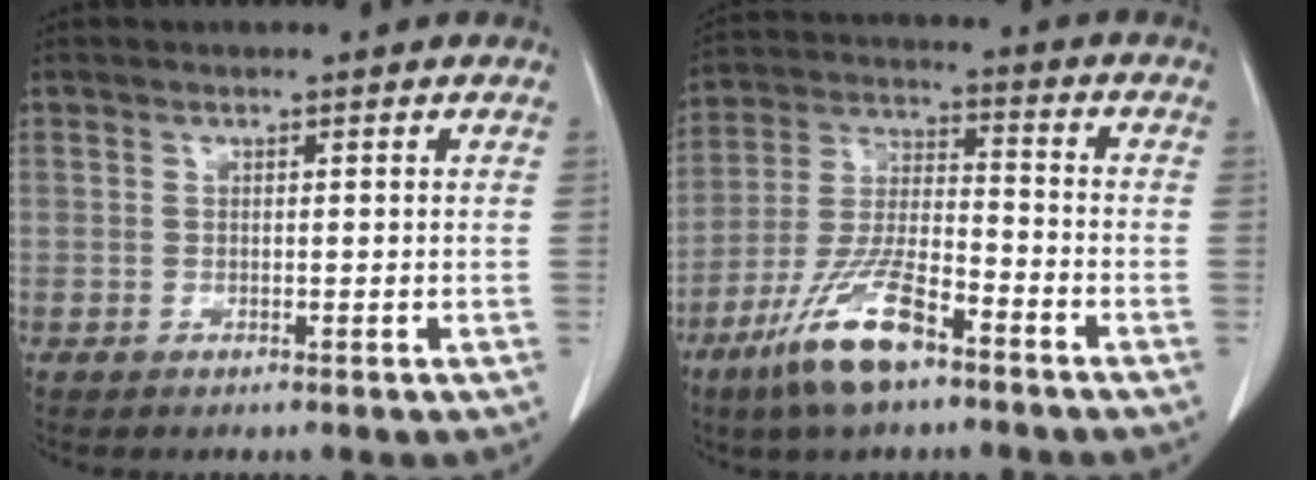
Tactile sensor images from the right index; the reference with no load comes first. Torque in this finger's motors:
{"motor_torque": [0.83, -0.85, 0.08, -0.01]}